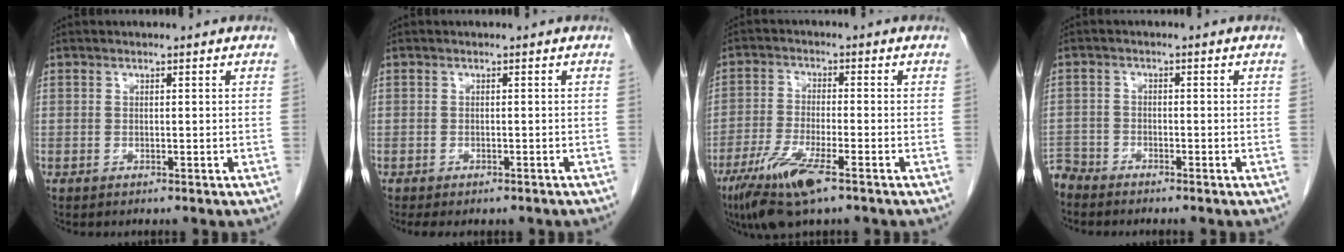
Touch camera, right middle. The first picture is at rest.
{"total": 5.0, "force": [-4.2, 1.7, 2.3], "torque": [-0.024, -0.005, -0.047]}
{"total": 9.1, "force": [-5.4, 1.1, 7.2], "torque": [-0.149, -0.023, -0.099]}
{"total": 3.4, "force": [-3.4, 0.6, -0.3], "torque": [0.008, -0.009, -0.066]}